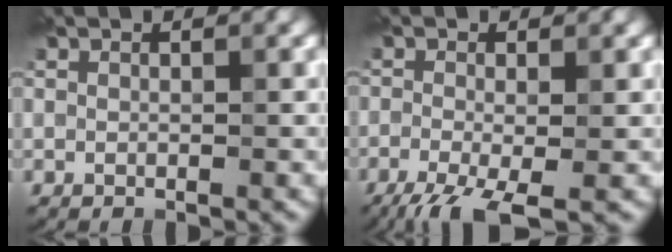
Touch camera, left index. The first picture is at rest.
{"total": 5.5, "force": [-3.1, 1.6, 4.2], "torque": [-0.083, -0.012, -0.060]}